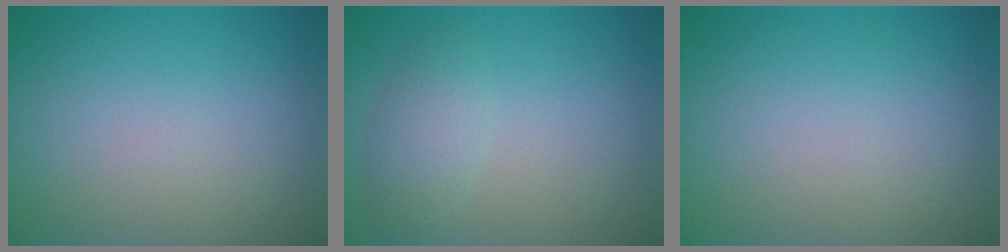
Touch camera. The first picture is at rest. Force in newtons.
{"total": 2.2, "press": 2.2, "slide": 0.0}
{"total": 0.0}